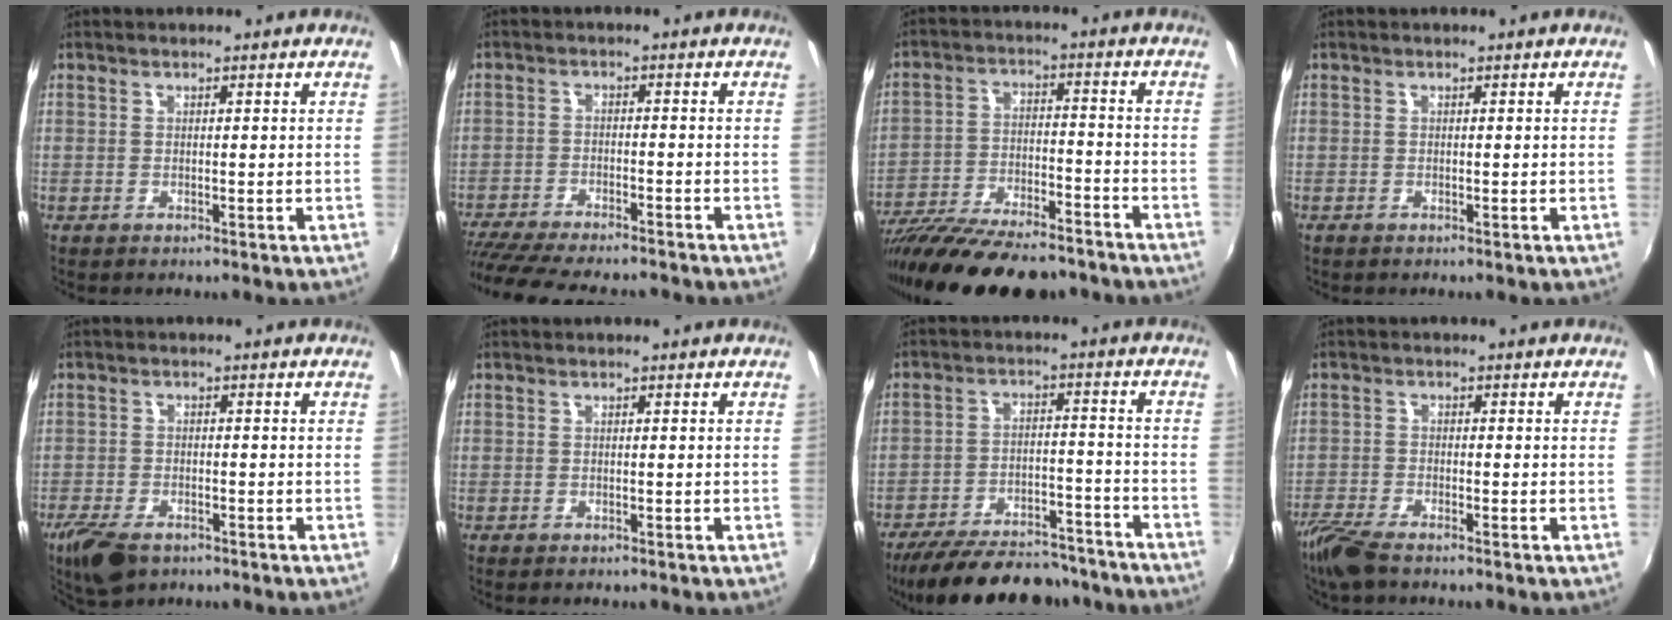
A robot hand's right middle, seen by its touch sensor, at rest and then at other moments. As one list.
[{"total": 16.6, "force": [-14.3, 3.4, 7.7], "torque": [-0.164, -0.033, -0.226]}, {"total": 23.0, "force": [-19.4, 5.6, 11.0], "torque": [-0.211, -0.041, -0.299]}, {"total": 0.0}, {"total": 7.9, "force": [-5.5, 3.6, 4.3], "torque": [-0.115, -0.023, -0.101]}, {"total": 0.8, "force": [-0.7, 0.2, 0.3], "torque": [-0.008, -0.002, -0.012]}, {"total": 23.6, "force": [-20.3, 7.4, 9.4], "torque": [-0.182, 0.007, -0.273]}, {"total": 6.7, "force": [-5.5, 1.4, 3.6], "torque": [-0.098, -0.025, -0.108]}]